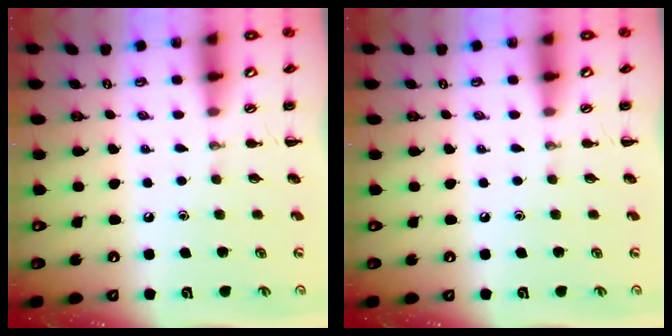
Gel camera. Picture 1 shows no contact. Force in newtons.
{"total": 0.0}